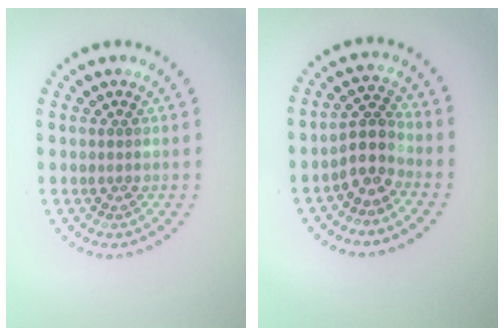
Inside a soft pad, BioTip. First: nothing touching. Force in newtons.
{"total": 2.9, "press": 2.2, "slide": 1.8}